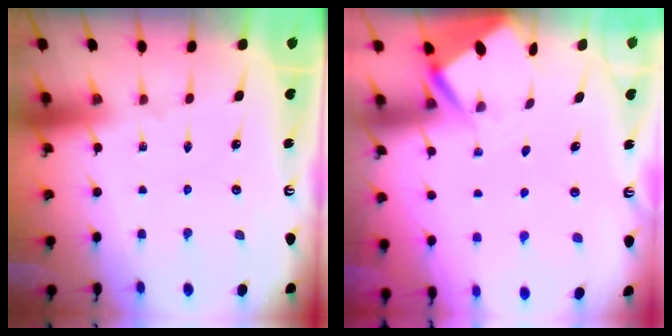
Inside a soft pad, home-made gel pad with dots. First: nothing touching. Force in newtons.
{"total": 3.6, "press": 3.6, "slide": 0.3}